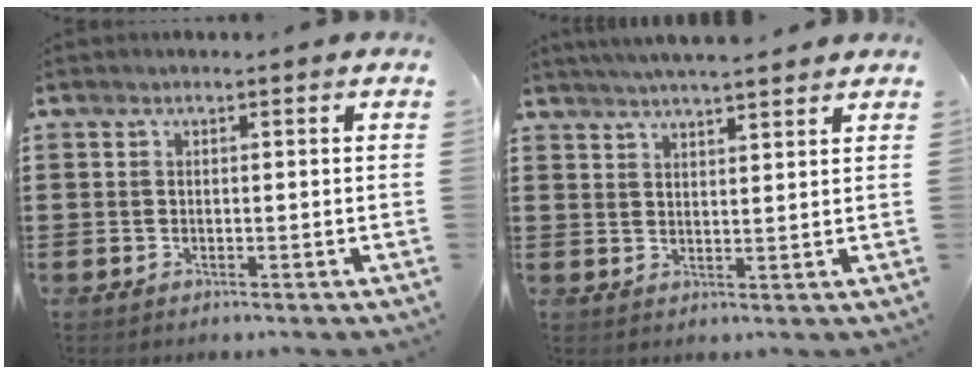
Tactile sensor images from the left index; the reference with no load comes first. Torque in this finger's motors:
{"motor_torque": [1.08, -1.05, 0.21, 0.06]}